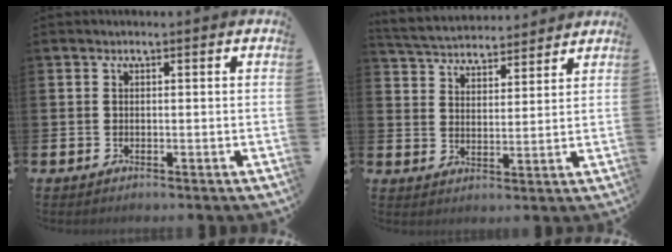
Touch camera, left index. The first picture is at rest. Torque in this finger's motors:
{"motor_torque": [-0.73, -1.41, -0.14, 0.11]}